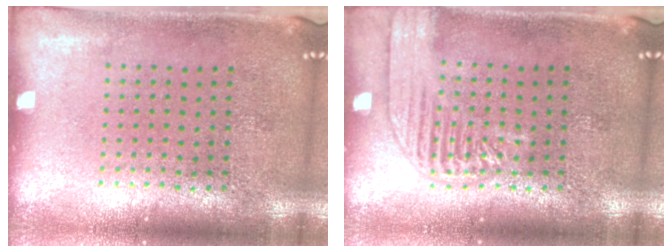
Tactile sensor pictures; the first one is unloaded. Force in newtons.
{"total": 2.8, "press": 2.8, "slide": 0.4}